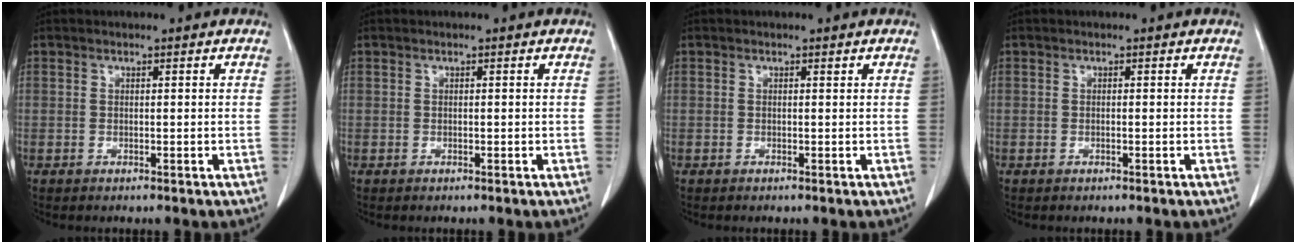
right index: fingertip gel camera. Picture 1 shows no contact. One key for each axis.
{"total": 0.0}
{"total": 0.0}
{"total": 0.0}